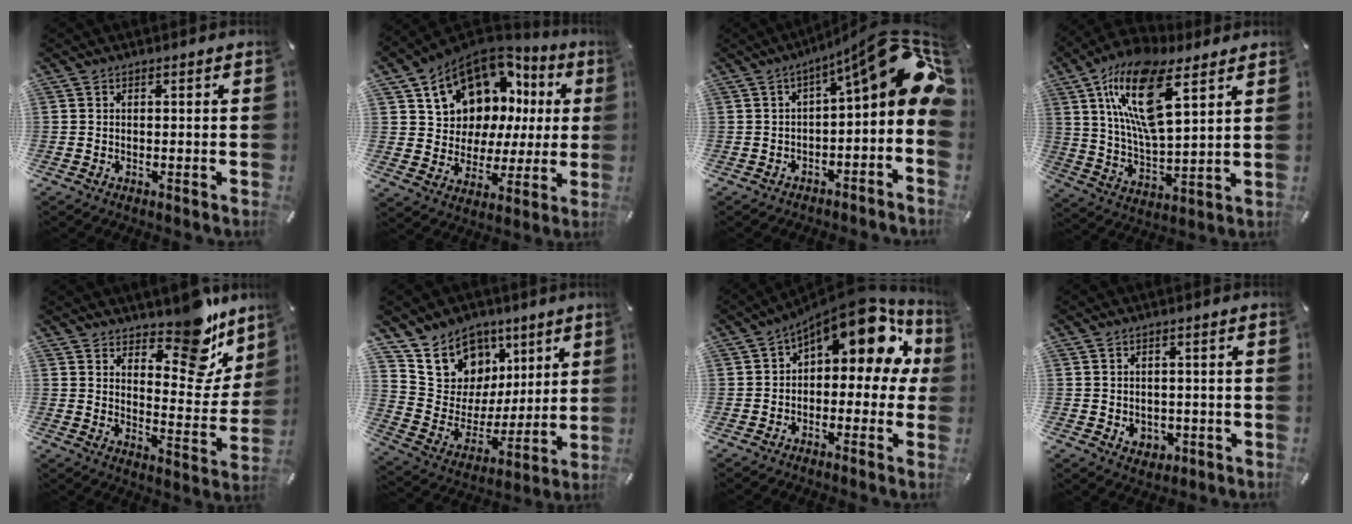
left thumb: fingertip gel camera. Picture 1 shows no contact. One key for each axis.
{"total": 13.4, "fx": 8.1, "fy": 9.8, "fz": 4.3, "tx": -0.083, "ty": -0.074, "tz": 0.157}
{"total": 16.6, "fx": 5.1, "fy": 4.7, "fz": 15.1, "tx": -0.197, "ty": -0.038, "tz": 0.079}
{"total": 18.9, "fx": 10.1, "fy": 7.4, "fz": 14.2, "tx": -0.303, "ty": -0.039, "tz": 0.167}
{"total": 13.7, "fx": 11.2, "fy": 5.7, "fz": 5.5, "tx": -0.041, "ty": -0.110, "tz": 0.192}
{"total": 12.5, "fx": 6.8, "fy": 10.5, "fz": 0.3, "tx": -0.017, "ty": -0.072, "tz": 0.139}
{"total": 14.6, "fx": 8.0, "fy": 6.6, "fz": 10.3, "tx": -0.148, "ty": -0.058, "tz": 0.133}
{"total": 3.2, "fx": -0.3, "fy": 3.0, "fz": 1.0, "tx": -0.004, "ty": -0.001, "tz": -0.008}